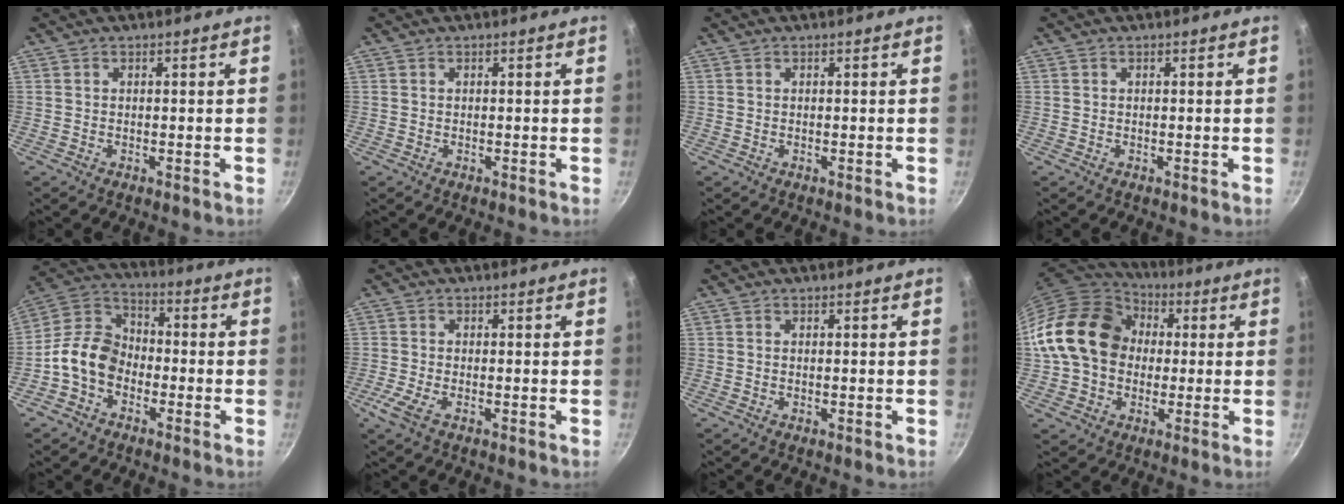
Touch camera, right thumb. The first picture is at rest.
{"total": 0.0}
{"total": 0.0}
{"total": 0.0}
{"total": 10.7, "force": [-3.6, 8.0, 6.1], "torque": [-0.081, 0.044, -0.094]}
{"total": 3.0, "force": [-1.2, 0.8, 2.6], "torque": [-0.068, -0.002, -0.029]}
{"total": 0.0}
{"total": 18.4, "force": [2.1, 14.7, 10.8], "torque": [-0.167, 0.037, 0.030]}